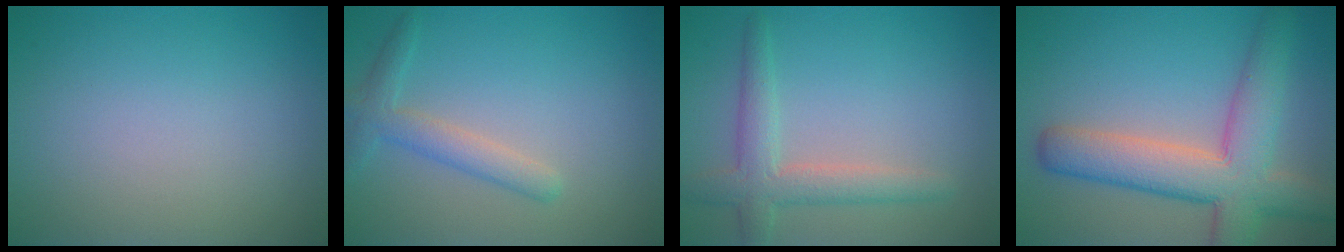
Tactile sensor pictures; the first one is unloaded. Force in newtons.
{"total": 2.6, "press": 2.6, "slide": 0.1}
{"total": 3.6, "press": 3.6, "slide": 0.2}
{"total": 8.0, "press": 8.0, "slide": 0.5}